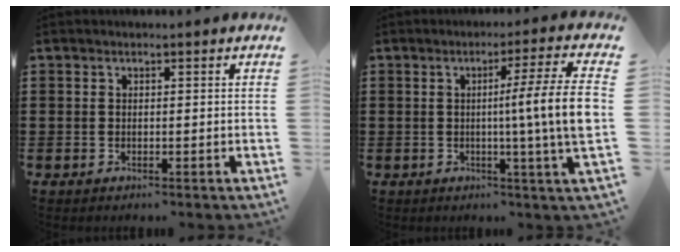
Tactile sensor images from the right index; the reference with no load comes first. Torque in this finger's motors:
{"motor_torque": [1.56, -0.46, 0.33, 0.21]}